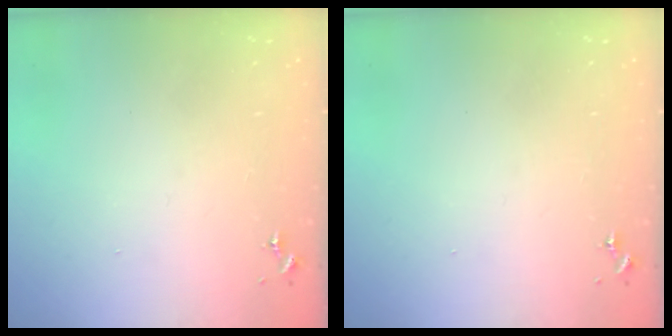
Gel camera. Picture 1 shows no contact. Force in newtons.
{"total": 0.0}